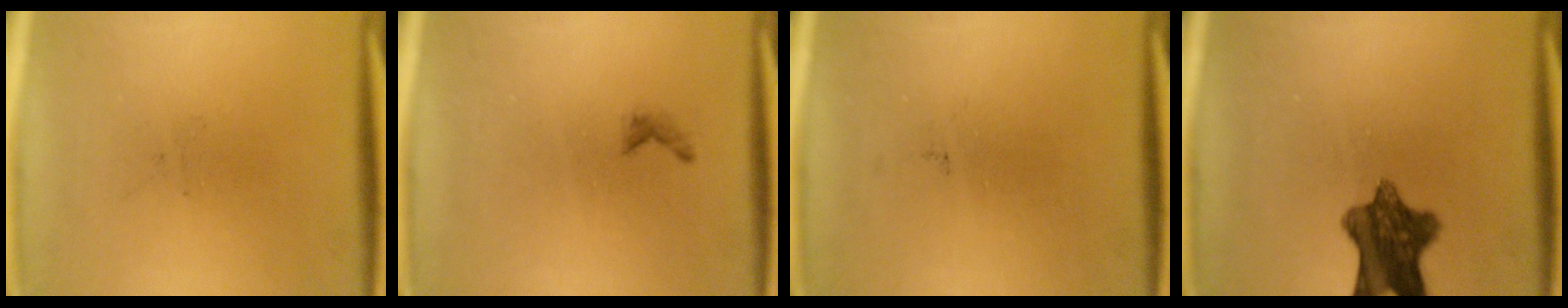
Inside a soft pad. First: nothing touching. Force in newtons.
{"total": 0.6}
{"total": 0.0}
{"total": 9.3}